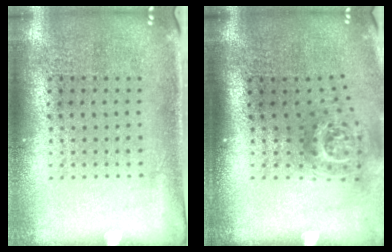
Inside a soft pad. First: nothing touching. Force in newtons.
{"total": 1.9, "press": 1.2, "slide": 1.4}